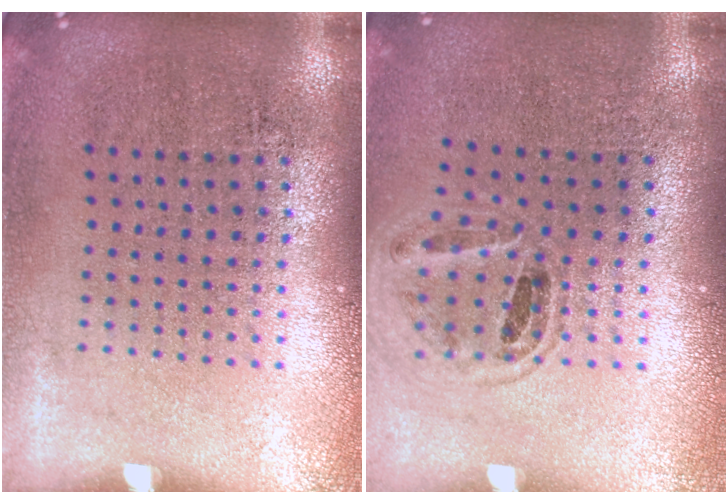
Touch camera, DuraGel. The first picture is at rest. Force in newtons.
{"total": 1.0, "press": 1.0, "slide": 0.1}